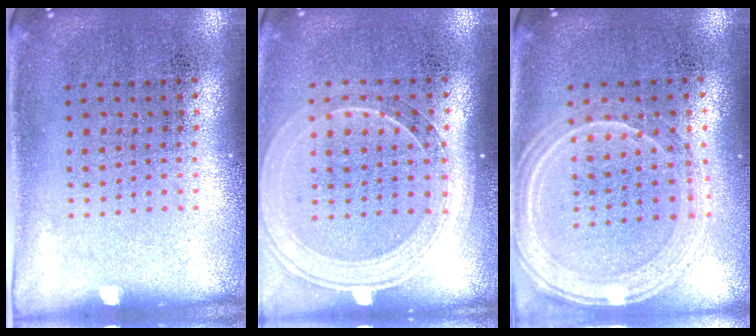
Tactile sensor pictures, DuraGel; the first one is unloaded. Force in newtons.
{"total": 1.8, "press": 1.6, "slide": 0.8}
{"total": 1.4, "press": 1.3, "slide": 0.2}